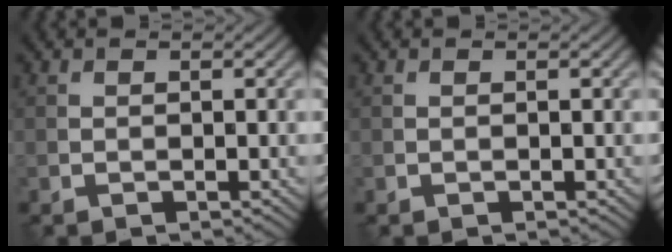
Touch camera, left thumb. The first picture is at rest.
{"total": 0.0}